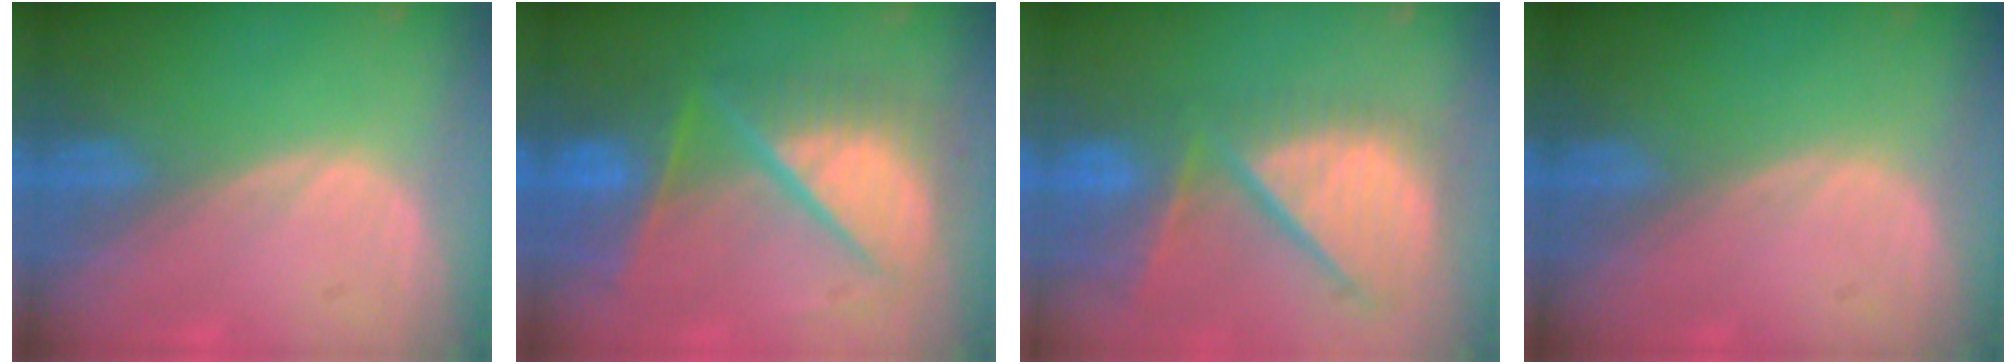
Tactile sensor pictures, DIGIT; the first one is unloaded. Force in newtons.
{"total": 11.0, "press": 10.9, "slide": 1.4}
{"total": 12.3, "press": 10.6, "slide": 6.3}
{"total": 0.0}